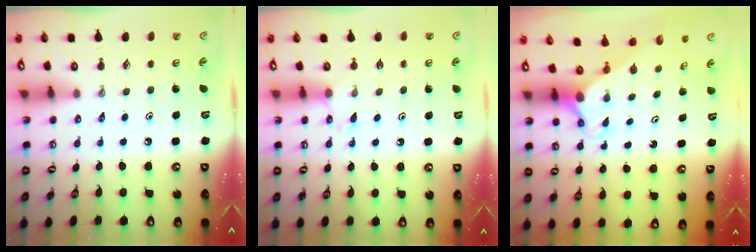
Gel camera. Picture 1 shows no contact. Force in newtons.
{"total": 5.5, "press": 5.5, "slide": 0.5}
{"total": 2.2, "press": 2.2, "slide": 0.2}